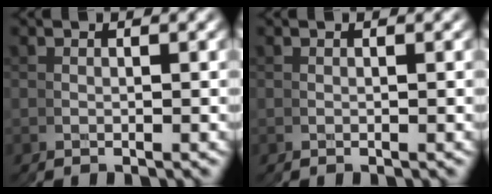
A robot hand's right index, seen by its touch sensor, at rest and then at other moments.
{"total": 0.0}